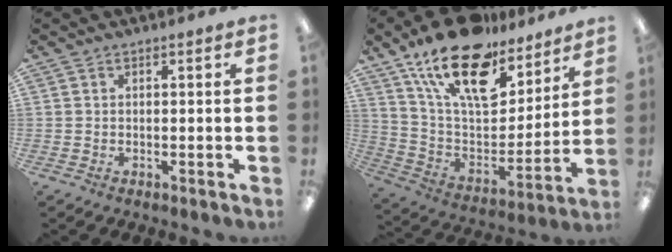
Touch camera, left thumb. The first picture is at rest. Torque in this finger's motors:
{"motor_torque": [1.06, 1.09, 1.40, -1.37, 0.40]}